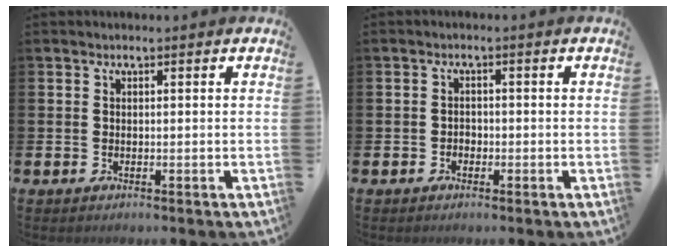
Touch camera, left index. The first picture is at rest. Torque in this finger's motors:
{"motor_torque": [-0.11, -0.07, -0.01, -0.01]}